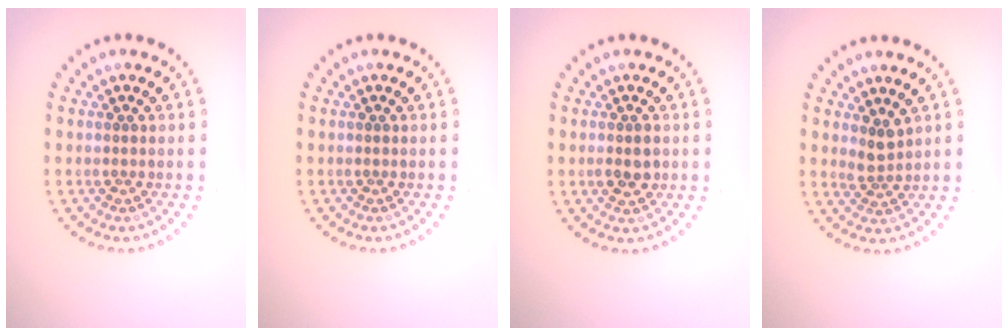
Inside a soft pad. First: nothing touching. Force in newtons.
{"total": 0.0}
{"total": 1.8, "press": 1.7, "slide": 0.2}
{"total": 1.9, "press": 1.4, "slide": 1.2}